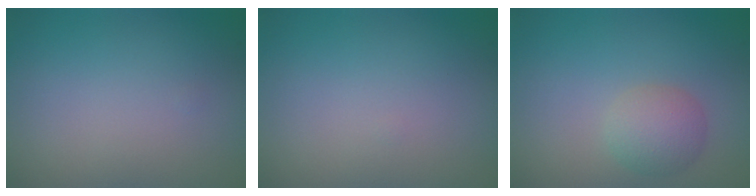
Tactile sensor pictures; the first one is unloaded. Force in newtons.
{"total": 0.0}
{"total": 2.7, "press": 2.7, "slide": 0.2}